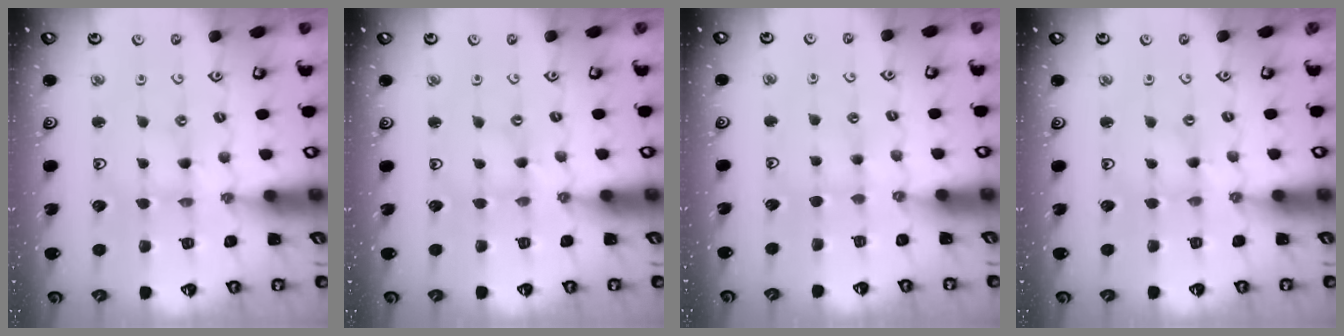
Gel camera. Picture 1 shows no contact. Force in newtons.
{"total": 0.0}
{"total": 2.0, "press": 2.0, "slide": 0.4}
{"total": 0.0}